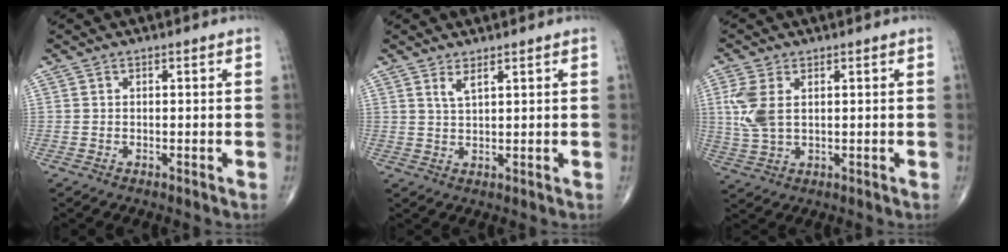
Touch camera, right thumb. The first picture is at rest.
{"total": 2.4, "force": [1.5, 0.6, 1.8], "torque": [-0.038, -0.010, 0.035]}
{"total": 6.7, "force": [1.5, 3.9, 5.3], "torque": [-0.128, -0.002, 0.035]}